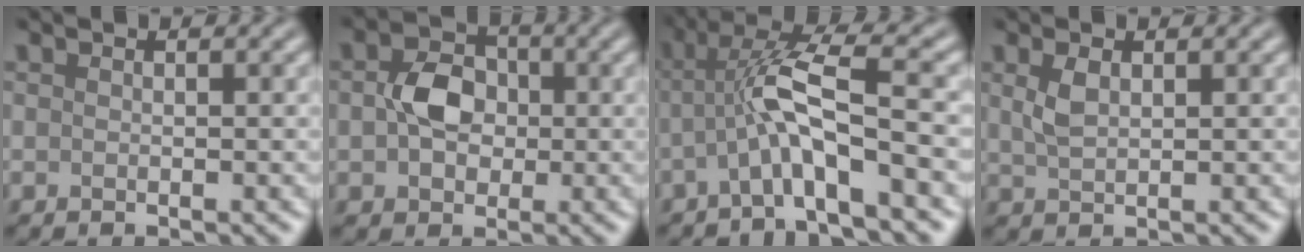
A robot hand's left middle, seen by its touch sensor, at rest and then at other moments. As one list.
[{"total": 4.4, "force": [0.1, 3.3, 2.8], "torque": [-0.059, 0.005, -0.003]}, {"total": 5.5, "force": [-1.8, 0.6, 5.2], "torque": [-0.106, 0.021, -0.040]}, {"total": 2.0, "force": [0.8, 1.0, 1.5], "torque": [-0.045, 0.004, 0.021]}]